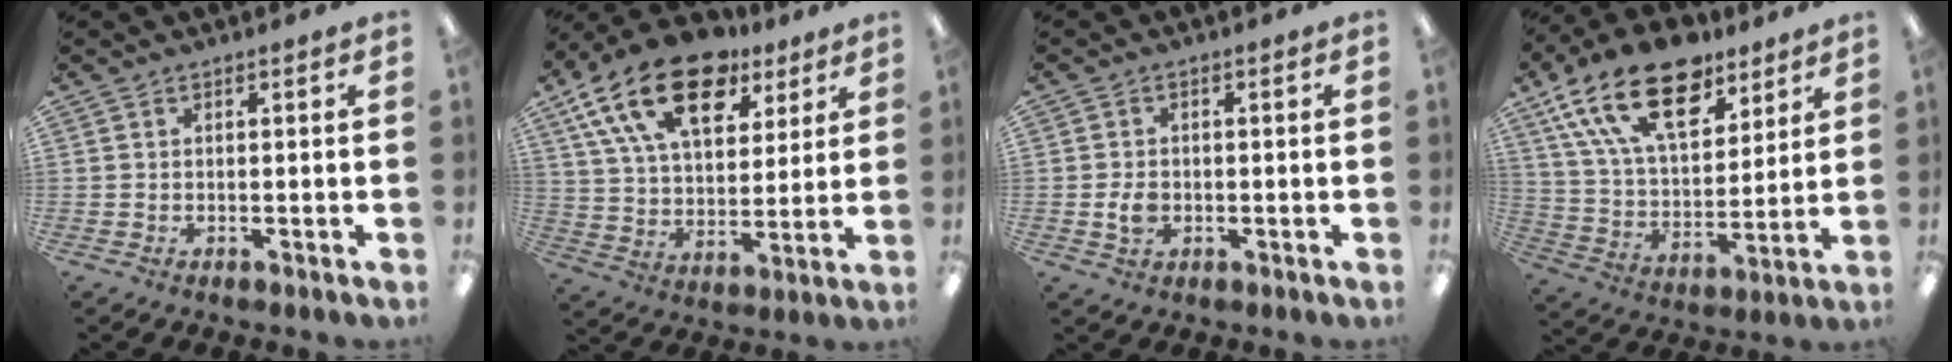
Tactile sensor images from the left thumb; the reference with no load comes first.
{"total": 21.1, "force": [12.5, 11.4, 12.7], "torque": [-0.225, -0.051, 0.225]}
{"total": 3.7, "force": [-0.6, 2.7, 2.4], "torque": [-0.048, 0.004, -0.013]}
{"total": 21.9, "force": [13.7, 11.0, 13.1], "torque": [-0.243, -0.065, 0.245]}